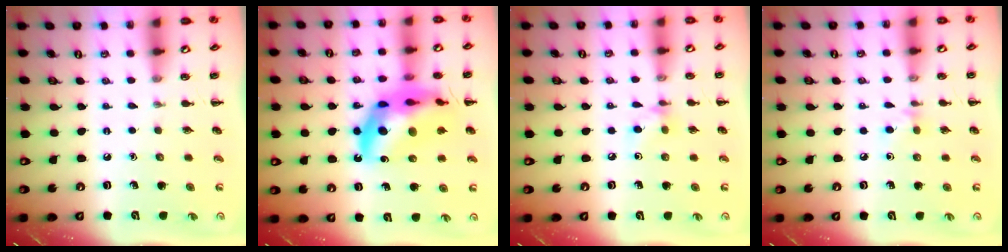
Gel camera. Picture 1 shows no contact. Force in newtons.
{"total": 20.6, "press": 20.0, "slide": 5.0}
{"total": 5.2, "press": 5.1, "slide": 0.8}
{"total": 5.1, "press": 4.8, "slide": 1.7}